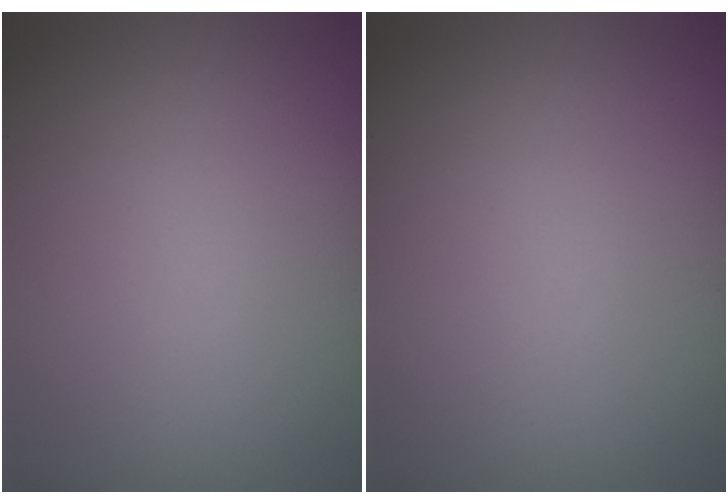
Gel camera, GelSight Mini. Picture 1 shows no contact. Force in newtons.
{"total": 0.0}